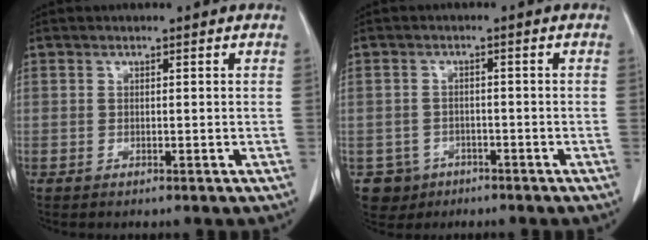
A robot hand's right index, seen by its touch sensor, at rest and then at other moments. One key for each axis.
{"total": 4.3, "fx": -2.0, "fy": 3.8, "fz": -0.2, "tx": 0.002, "ty": 0.011, "tz": -0.027}